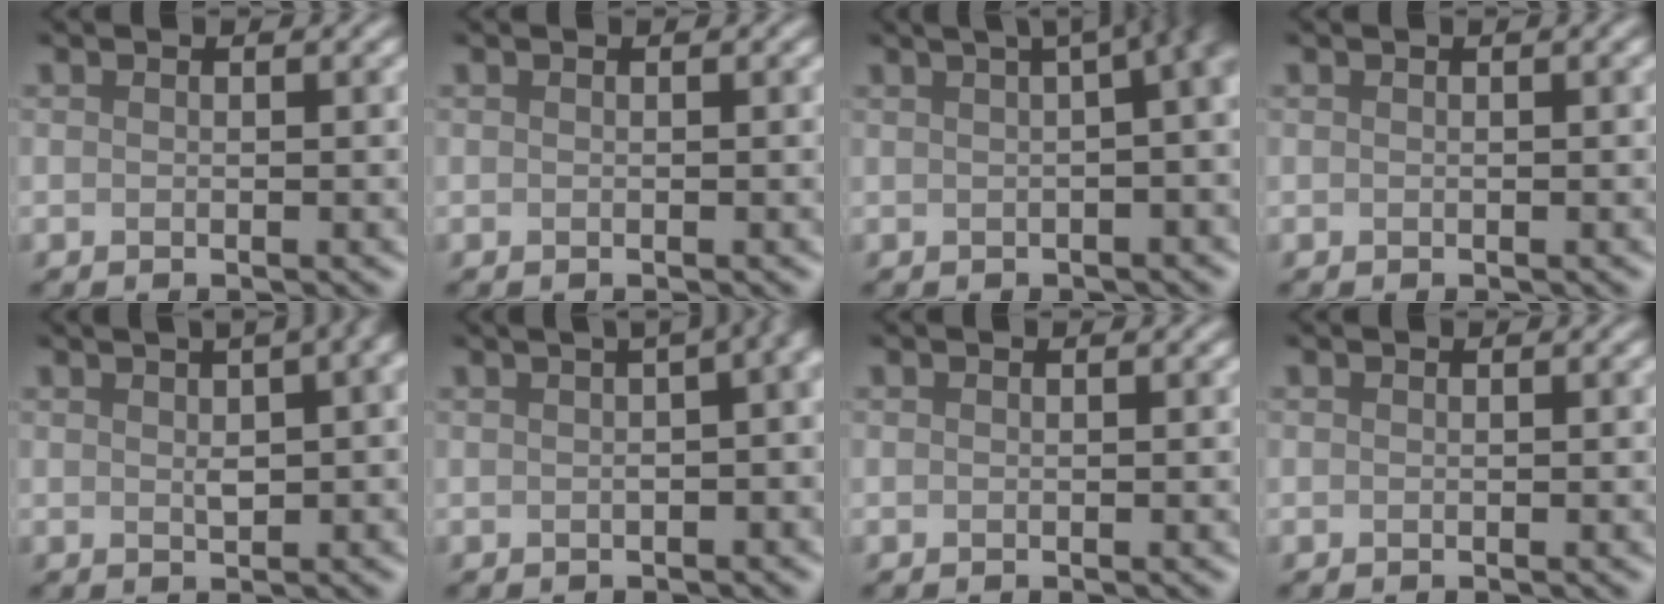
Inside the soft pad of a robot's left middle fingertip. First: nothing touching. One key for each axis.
{"total": 0.0}
{"total": 14.2, "fx": 3.6, "fy": 6.5, "fz": 12.0, "tx": -0.074, "ty": 0.081, "tz": 0.040}
{"total": 0.7, "fx": 0.2, "fy": 0.4, "fz": 0.6, "tx": -0.006, "ty": 0.003, "tz": -0.002}
{"total": 13.6, "fx": 3.9, "fy": 5.8, "fz": 11.7, "tx": -0.106, "ty": 0.071, "tz": 0.042}
{"total": 17.7, "fx": 4.6, "fy": 8.0, "fz": 15.1, "tx": -0.091, "ty": 0.073, "tz": 0.044}
{"total": 0.0}
{"total": 0.0}